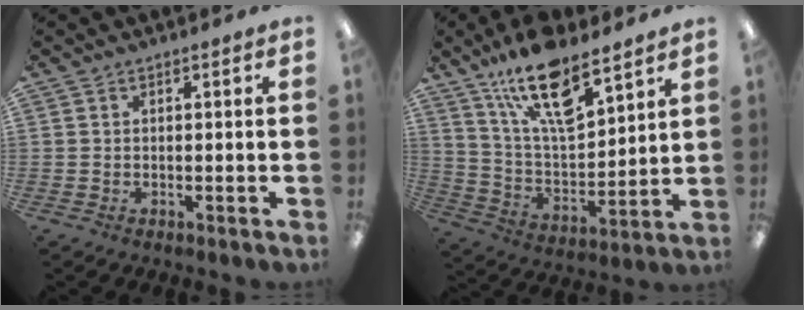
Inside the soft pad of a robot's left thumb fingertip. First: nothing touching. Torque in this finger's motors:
{"motor_torque": [0.99, 0.28, 1.60, -1.17, 0.45]}